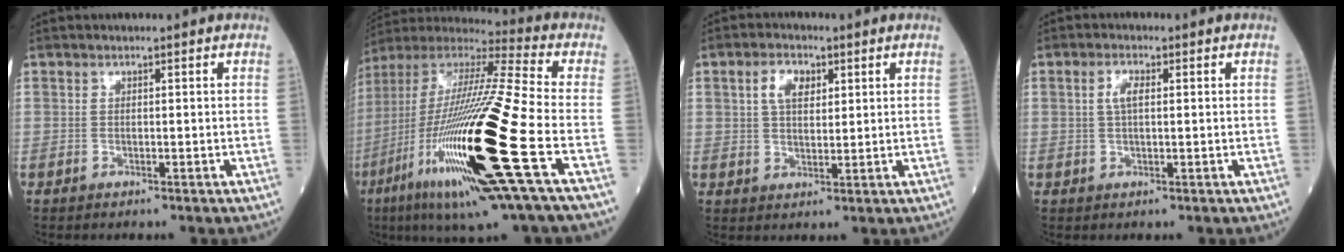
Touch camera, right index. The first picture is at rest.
{"total": 28.7, "force": [-8.6, 1.9, 27.3], "torque": [-0.540, -0.049, -0.164]}
{"total": 4.6, "force": [1.8, 2.5, 3.4], "torque": [-0.066, 0.011, 0.034]}
{"total": 2.5, "force": [0.6, 0.8, 2.3], "torque": [-0.050, 0.007, 0.012]}